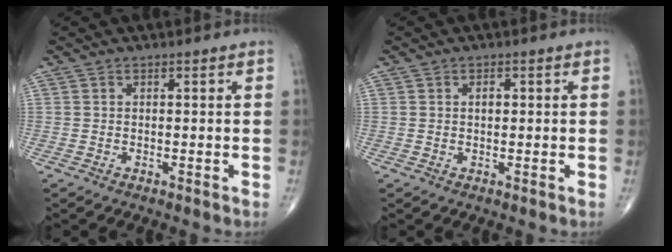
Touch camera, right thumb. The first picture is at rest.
{"total": 1.5, "force": [0.3, 0.8, 1.2], "torque": [-0.017, 0.001, 0.006]}